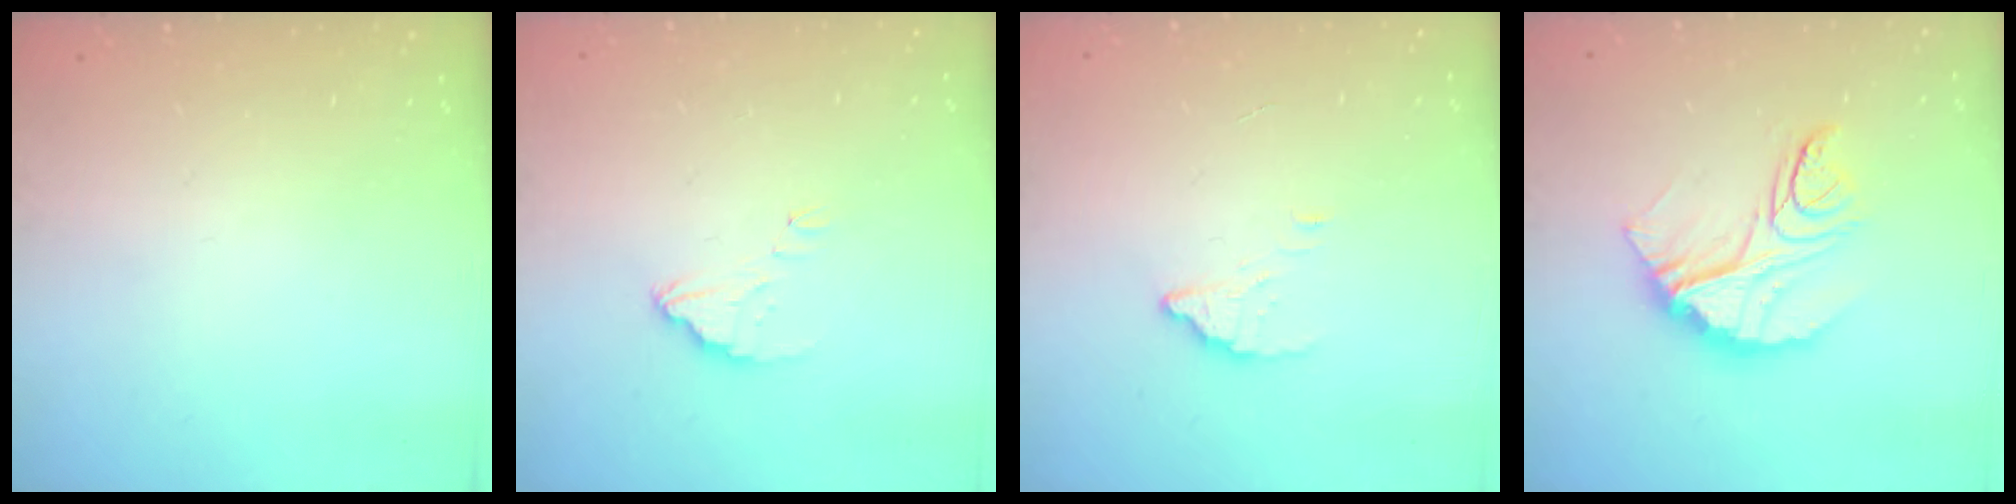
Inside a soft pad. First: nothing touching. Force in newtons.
{"total": 3.5, "press": 3.4, "slide": 0.3}
{"total": 2.3, "press": 2.3, "slide": 0.2}
{"total": 12.3, "press": 12.3, "slide": 1.0}